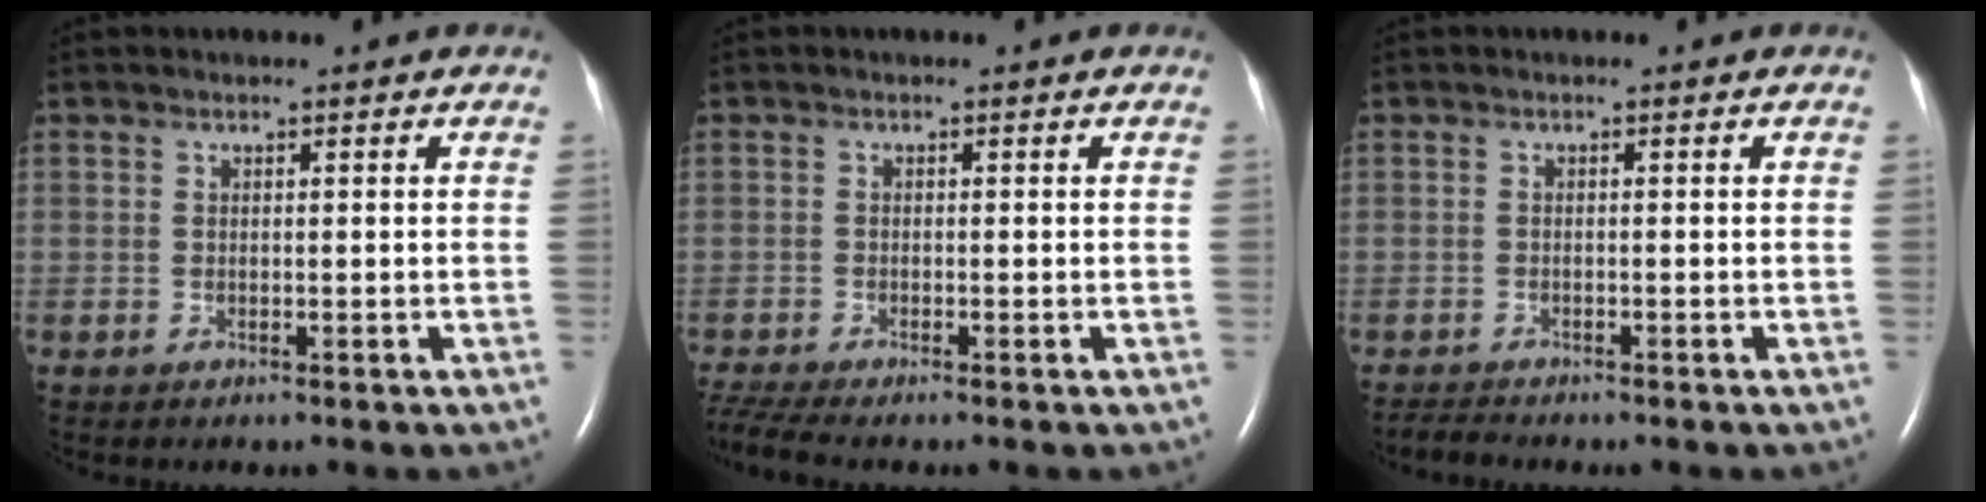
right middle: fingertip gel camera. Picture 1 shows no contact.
{"total": 4.2, "force": [-3.7, -0.2, 2.1], "torque": [-0.050, -0.013, -0.070]}
{"total": 1.4, "force": [-1.4, 0.0, 0.1], "torque": [-0.008, -0.009, -0.024]}